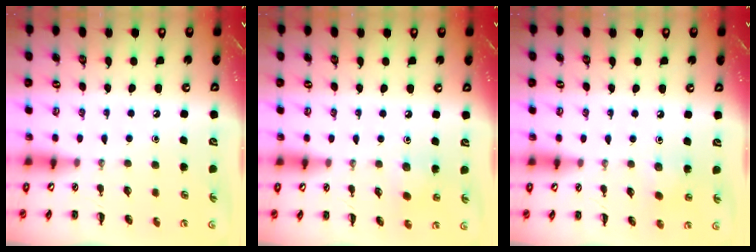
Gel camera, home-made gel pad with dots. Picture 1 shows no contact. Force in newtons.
{"total": 4.3, "press": 4.1, "slide": 1.3}
{"total": 3.4, "press": 3.2, "slide": 0.9}